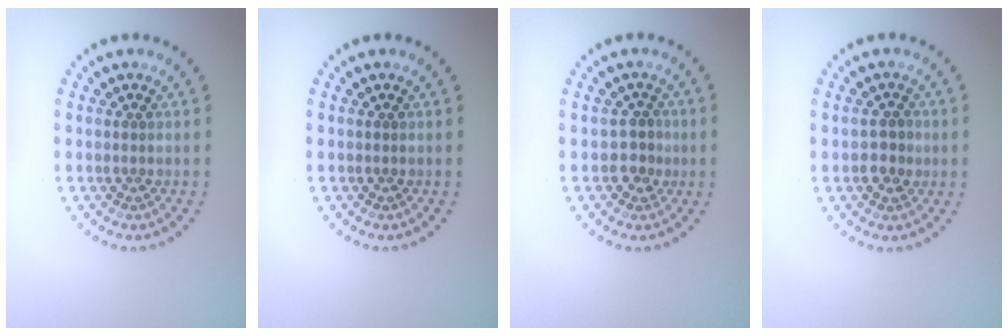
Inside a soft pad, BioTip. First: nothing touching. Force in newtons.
{"total": 0.0}
{"total": 1.8, "press": 1.6, "slide": 0.8}
{"total": 2.0, "press": 2.0, "slide": 0.3}